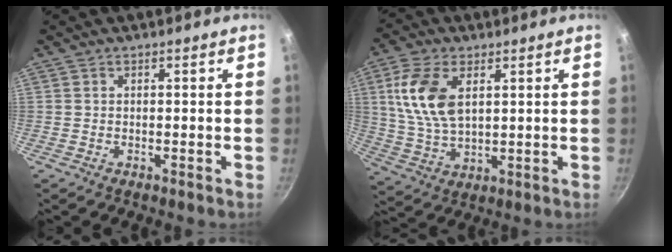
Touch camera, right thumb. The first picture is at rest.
{"total": 12.0, "force": [3.6, 6.6, 9.4], "torque": [-0.183, -0.012, 0.075]}